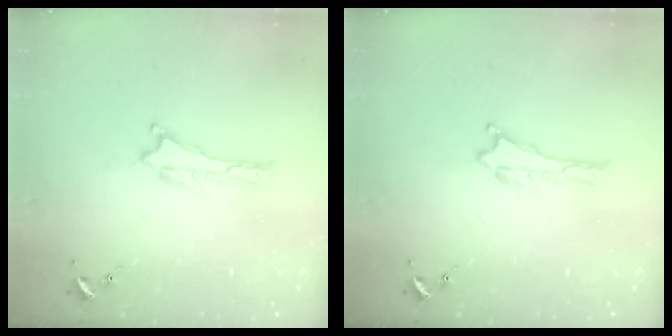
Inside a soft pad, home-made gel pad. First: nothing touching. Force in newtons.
{"total": 0.0}